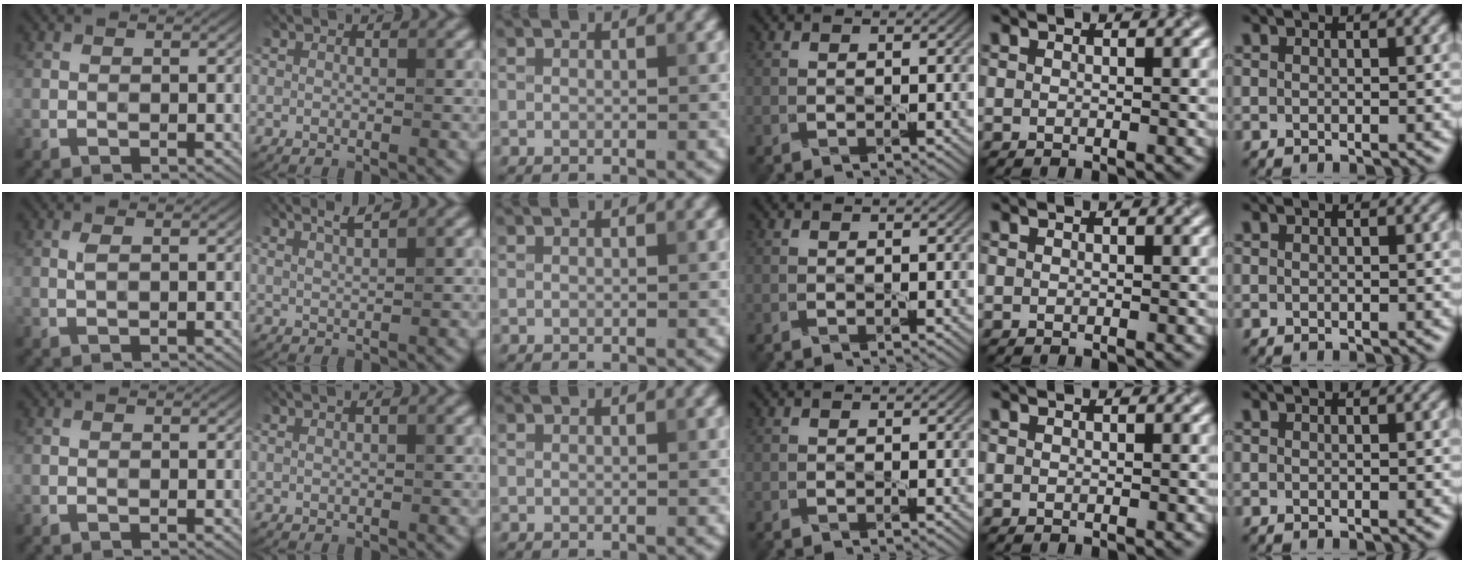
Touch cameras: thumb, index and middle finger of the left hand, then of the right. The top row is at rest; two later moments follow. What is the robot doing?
{"motion": "squeeze", "object": "tweezer"}